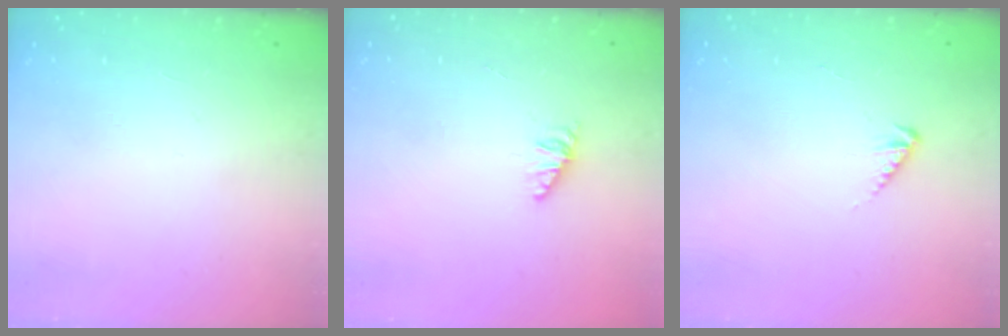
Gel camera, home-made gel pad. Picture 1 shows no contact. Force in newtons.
{"total": 1.3, "press": 1.2, "slide": 0.2}
{"total": 2.6, "press": 2.6, "slide": 0.4}